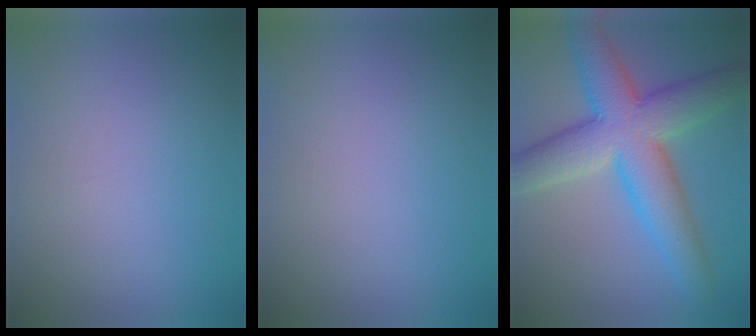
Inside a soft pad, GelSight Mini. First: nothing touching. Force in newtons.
{"total": 0.0}
{"total": 9.7, "press": 9.7, "slide": 0.6}